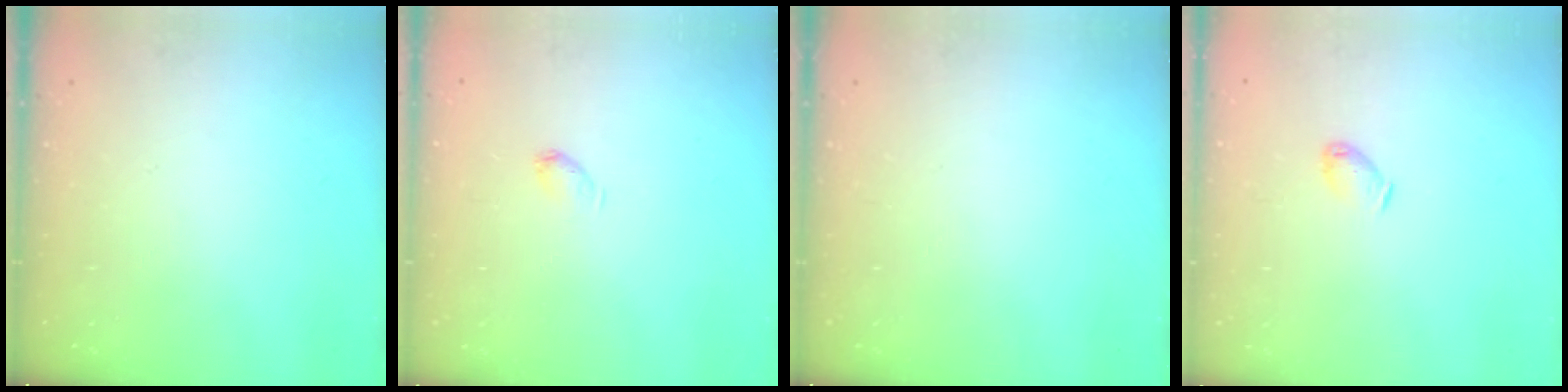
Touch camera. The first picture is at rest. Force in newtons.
{"total": 3.2, "press": 3.2, "slide": 0.5}
{"total": 0.0}
{"total": 4.1, "press": 4.1, "slide": 0.7}